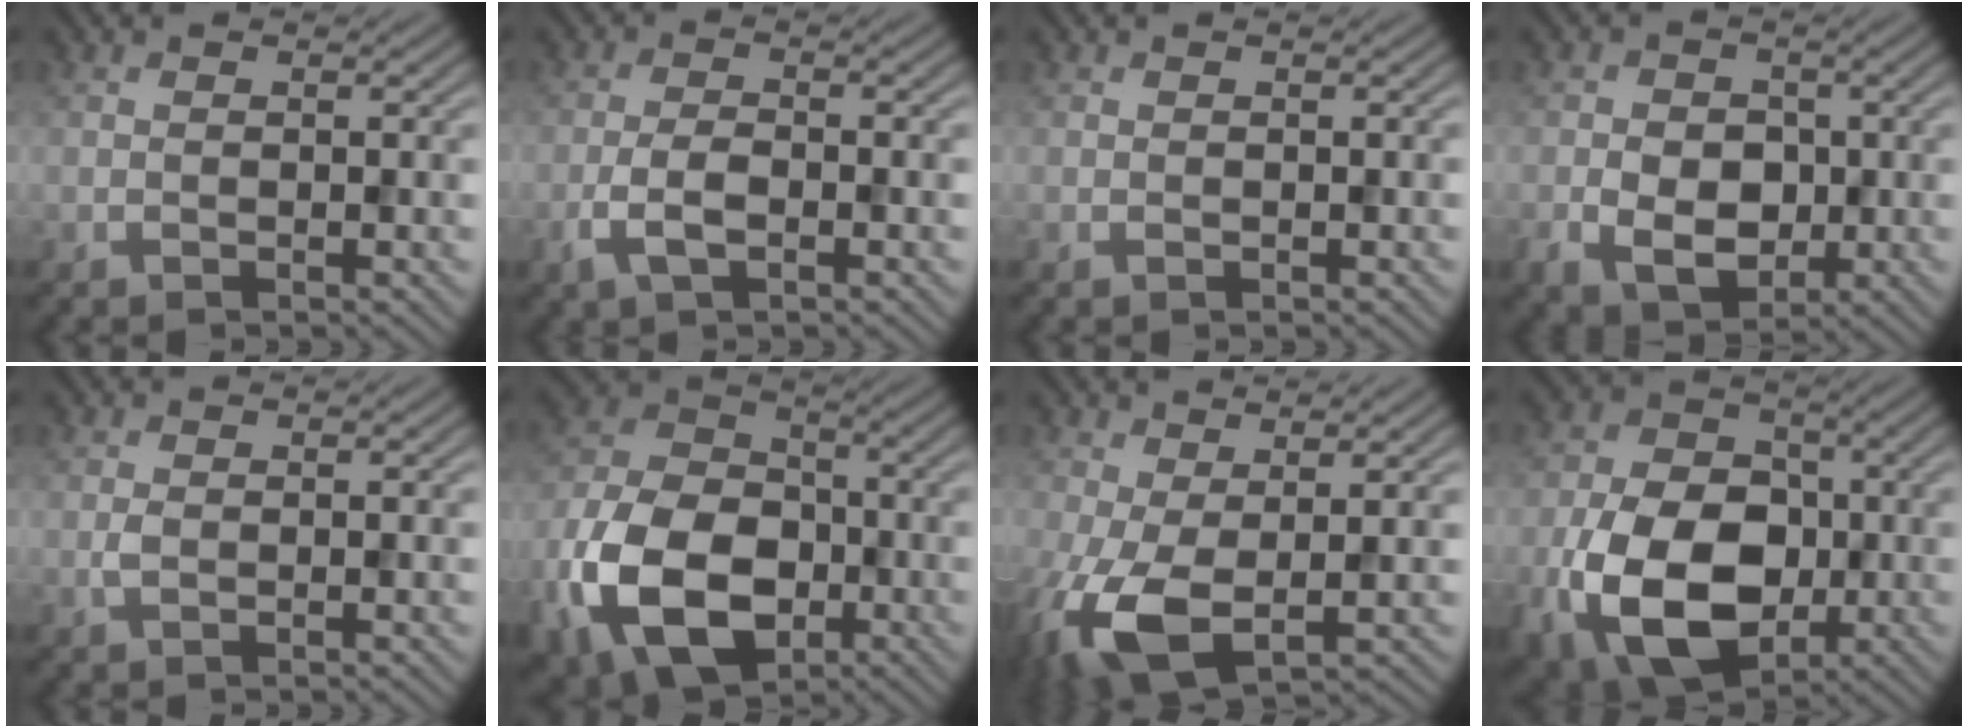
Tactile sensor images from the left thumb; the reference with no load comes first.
{"total": 3.7, "force": [-1.6, 1.6, 2.9], "torque": [-0.062, -0.002, -0.035]}
{"total": 0.0}
{"total": 6.4, "force": [-1.2, 5.0, 3.8], "torque": [-0.066, -0.013, -0.024]}
{"total": 1.0, "force": [0.0, 0.6, 0.8], "torque": [-0.018, -0.001, -0.001]}
{"total": 15.9, "force": [-6.3, 10.5, 10.1], "torque": [-0.244, -0.032, -0.131]}
{"total": 8.3, "force": [-1.3, 4.4, 7.0], "torque": [-0.176, -0.014, -0.028]}
{"total": 15.0, "force": [-4.3, 10.1, 10.1], "torque": [-0.224, -0.031, -0.086]}